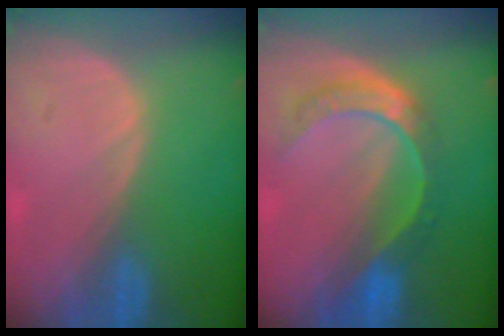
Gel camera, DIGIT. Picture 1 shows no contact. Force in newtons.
{"total": 8.3, "press": 6.9, "slide": 4.6}